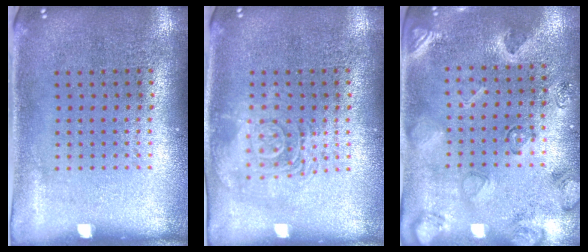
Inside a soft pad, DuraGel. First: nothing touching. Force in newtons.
{"total": 2.6, "press": 2.6, "slide": 0.4}
{"total": 2.3, "press": 1.9, "slide": 1.3}